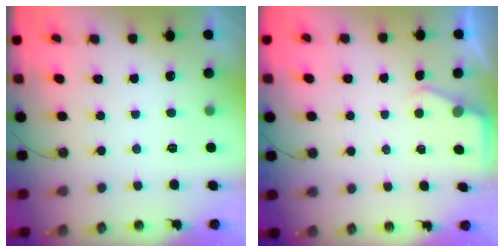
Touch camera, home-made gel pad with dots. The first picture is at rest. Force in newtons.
{"total": 2.8, "press": 2.8, "slide": 0.4}